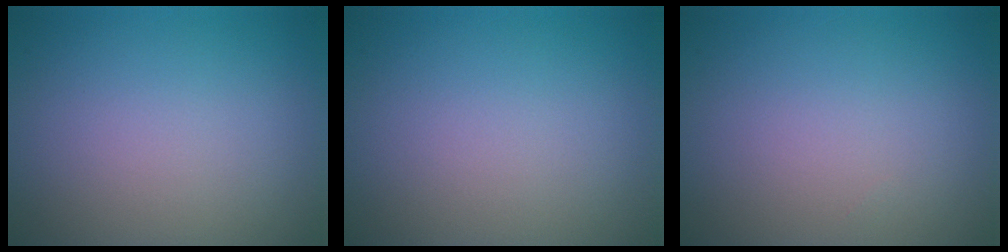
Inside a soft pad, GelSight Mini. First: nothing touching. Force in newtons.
{"total": 0.0}
{"total": 0.0}